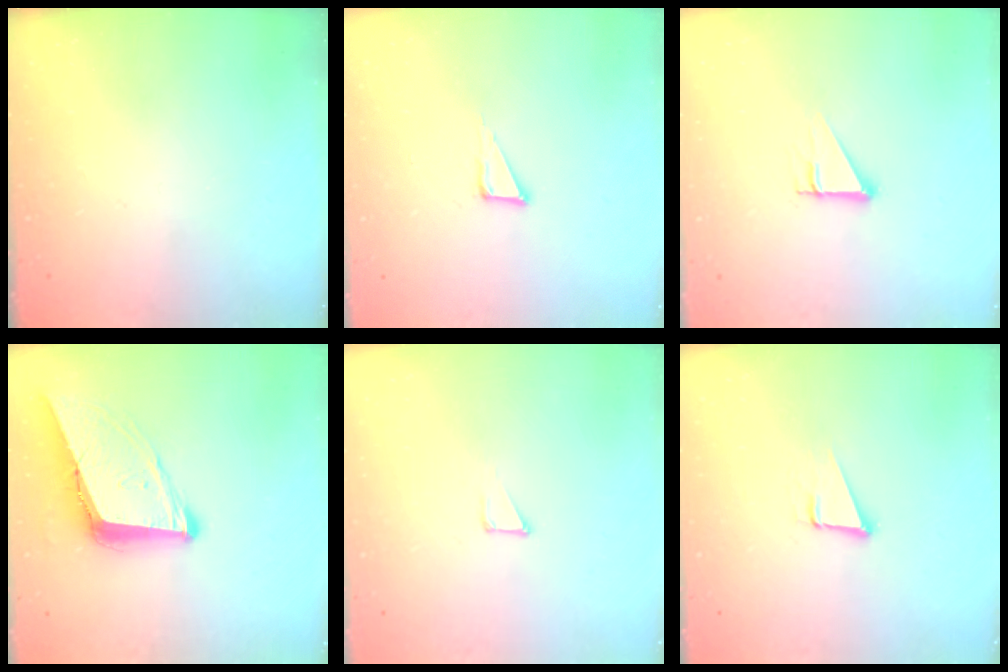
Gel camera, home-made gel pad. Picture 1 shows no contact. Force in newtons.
{"total": 5.3, "press": 5.2, "slide": 0.3}
{"total": 2.7, "press": 2.7, "slide": 0.1}
{"total": 11.8, "press": 11.2, "slide": 3.8}
{"total": 1.2, "press": 1.2, "slide": 0.0}
{"total": 3.7, "press": 2.9, "slide": 2.2}